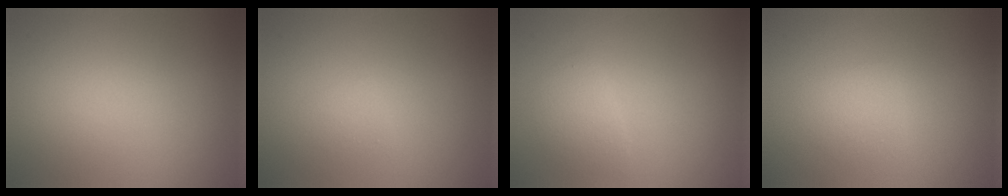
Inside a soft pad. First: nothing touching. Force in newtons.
{"total": 0.8, "press": 0.8, "slide": 0.0}
{"total": 1.6, "press": 1.6, "slide": 0.1}
{"total": 1.6, "press": 1.6, "slide": 0.1}